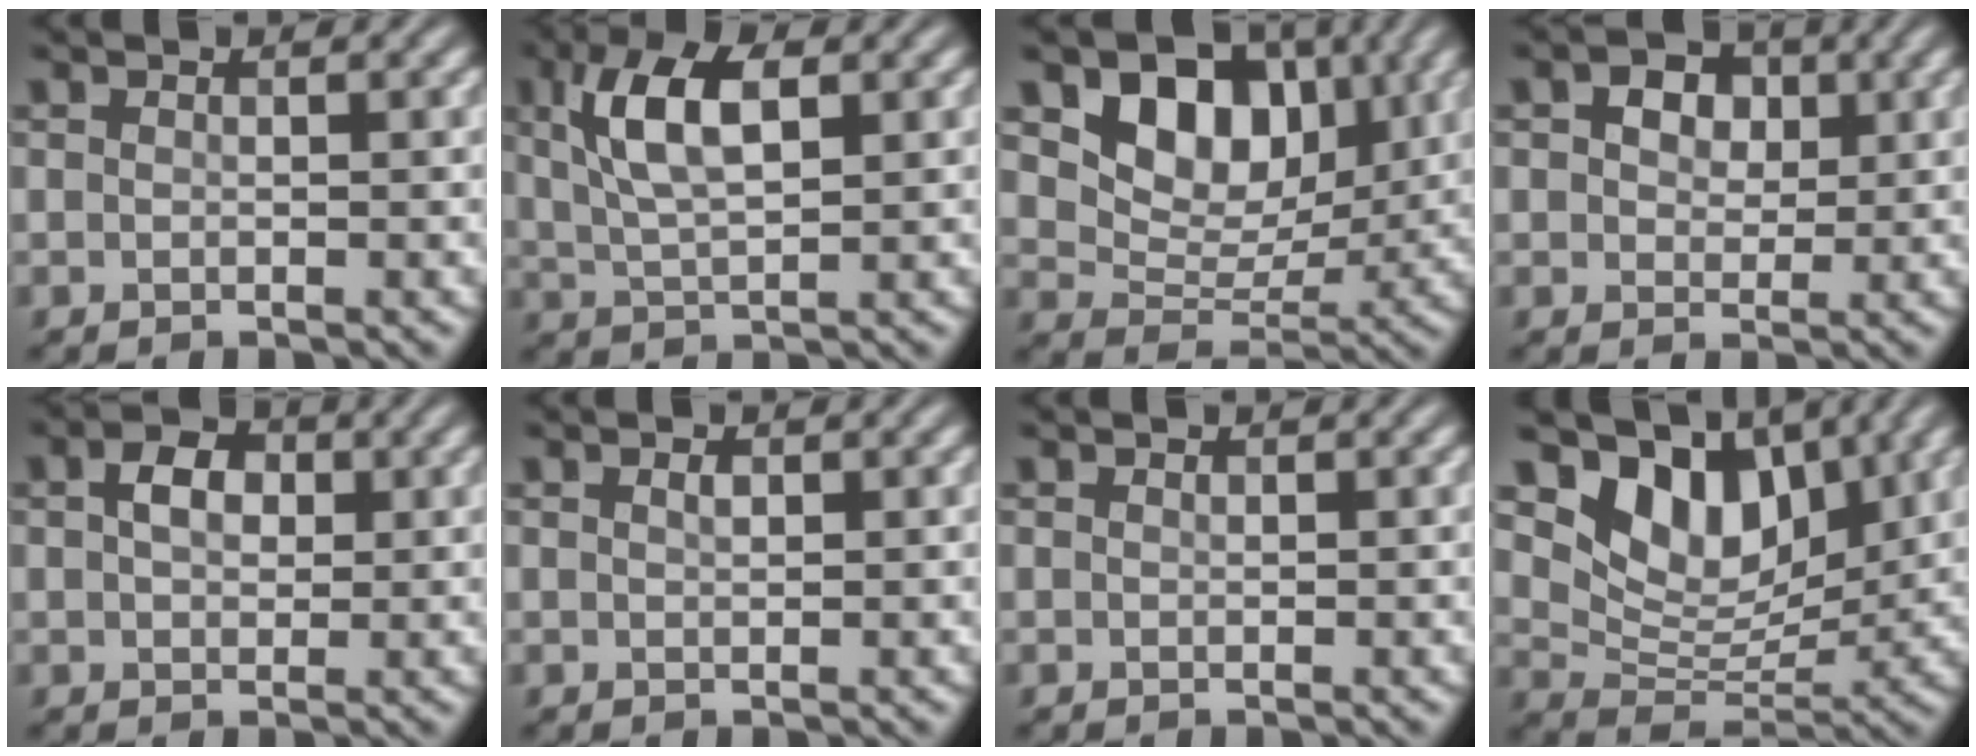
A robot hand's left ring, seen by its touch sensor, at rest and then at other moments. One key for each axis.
{"total": 6.6, "fx": 2.1, "fy": 2.8, "fz": 5.6, "tx": -0.112, "ty": 0.009, "tz": 0.038}
{"total": 8.1, "fx": 3.4, "fy": 5.7, "fz": 4.7, "tx": -0.069, "ty": -0.010, "tz": 0.046}
{"total": 3.9, "fx": 1.5, "fy": 2.7, "fz": 2.4, "tx": -0.035, "ty": 0.005, "tz": 0.008}
{"total": 3.2, "fx": 0.9, "fy": 2.2, "fz": 2.1, "tx": -0.043, "ty": 0.007, "tz": 0.011}
{"total": 0.7, "fx": 0.4, "fy": 0.3, "fz": 0.5, "tx": -0.013, "ty": 0.001, "tz": 0.007}
{"total": 0.0}
{"total": 8.5, "fx": 4.9, "fy": 5.0, "fz": 4.8, "tx": -0.080, "ty": -0.010, "tz": 0.082}